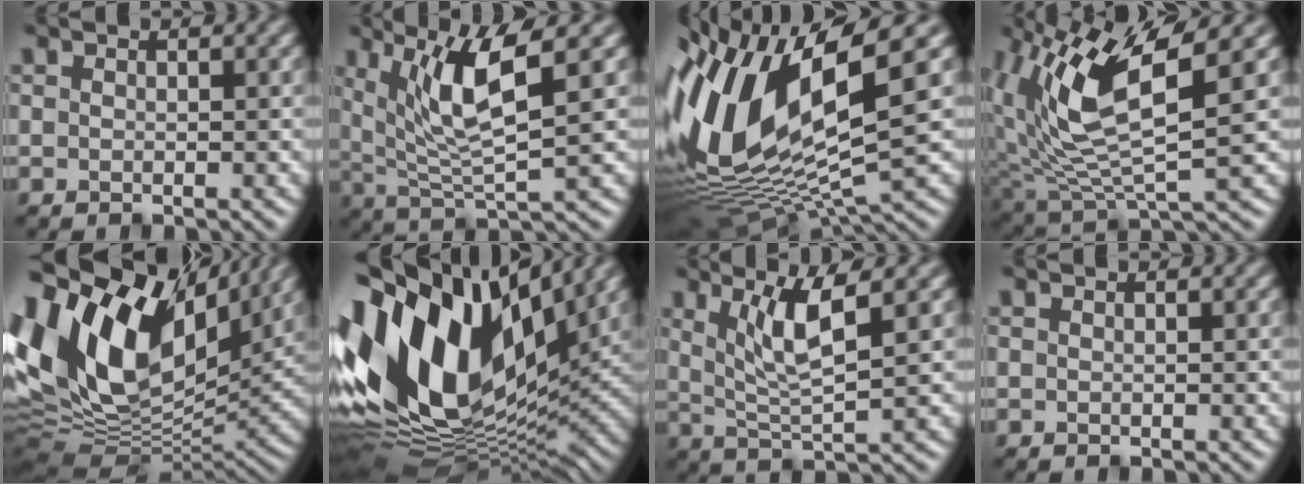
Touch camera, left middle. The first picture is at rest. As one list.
[{"total": 7.0, "force": [2.6, 1.7, 6.3], "torque": [-0.121, -0.001, 0.050]}, {"total": 15.6, "force": [2.3, 6.8, 13.8], "torque": [-0.298, 0.000, 0.048]}, {"total": 10.5, "force": [4.1, 3.4, 9.0], "torque": [-0.185, 0.006, 0.081]}, {"total": 18.0, "force": [5.3, 11.0, 13.2], "torque": [-0.289, 0.030, 0.082]}, {"total": 18.6, "force": [5.6, 10.0, 14.6], "torque": [-0.295, 0.031, 0.079]}, {"total": 5.0, "force": [1.8, 1.0, 4.6], "torque": [-0.085, -0.004, 0.036]}, {"total": 0.0}]